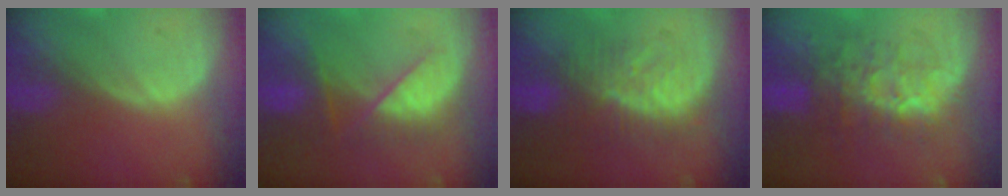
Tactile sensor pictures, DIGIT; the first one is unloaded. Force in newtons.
{"total": 7.4, "press": 7.2, "slide": 1.9}
{"total": 8.2, "press": 8.0, "slide": 1.6}
{"total": 8.9, "press": 8.3, "slide": 3.3}